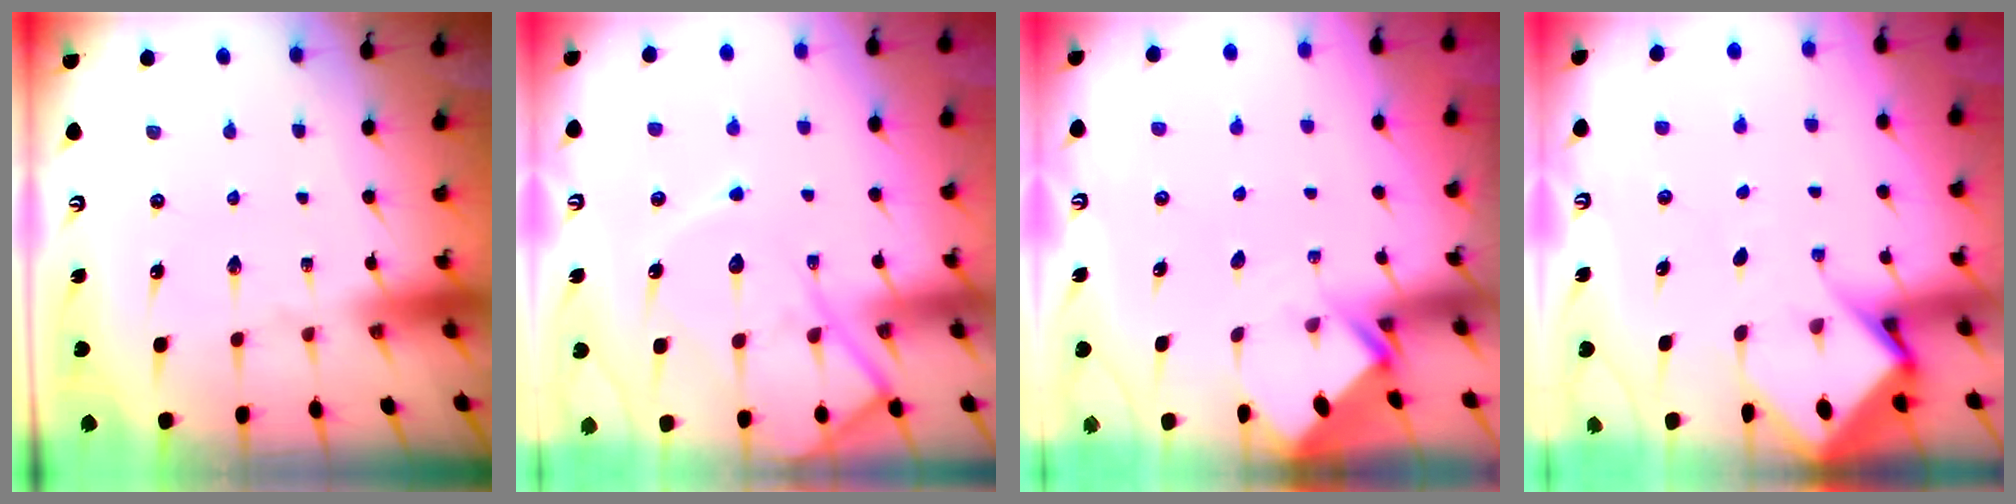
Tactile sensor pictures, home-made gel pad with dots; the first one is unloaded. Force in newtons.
{"total": 13.4, "press": 13.4, "slide": 1.2}
{"total": 2.7, "press": 2.7, "slide": 0.2}
{"total": 6.9, "press": 6.8, "slide": 0.8}